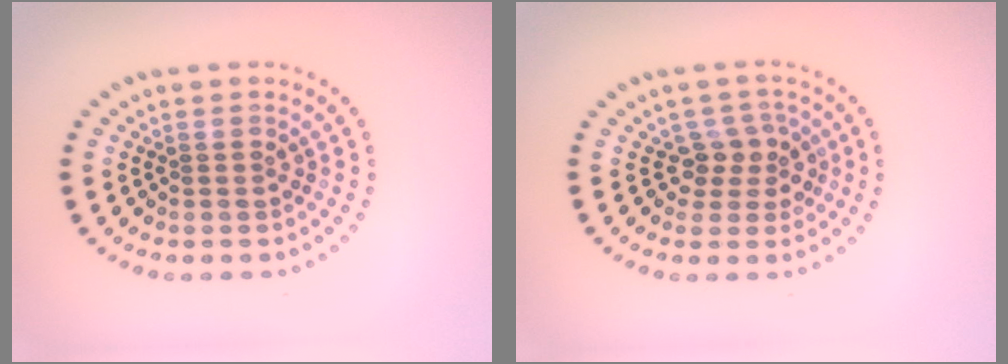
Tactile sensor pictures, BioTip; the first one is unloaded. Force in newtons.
{"total": 2.5, "press": 1.9, "slide": 1.6}